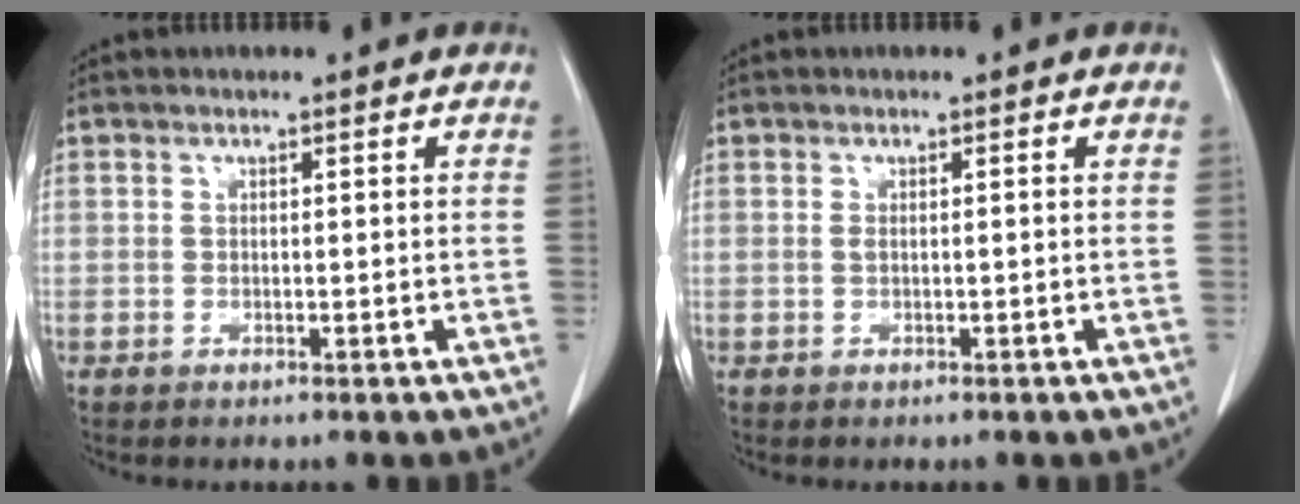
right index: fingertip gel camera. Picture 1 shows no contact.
{"total": 0.7, "force": [0.0, 0.2, 0.7], "torque": [-0.015, 0.000, 0.002]}